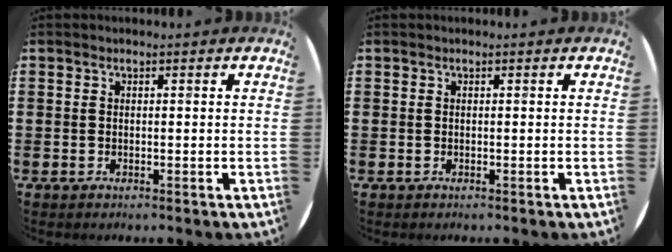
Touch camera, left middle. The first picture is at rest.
{"total": 0.0}